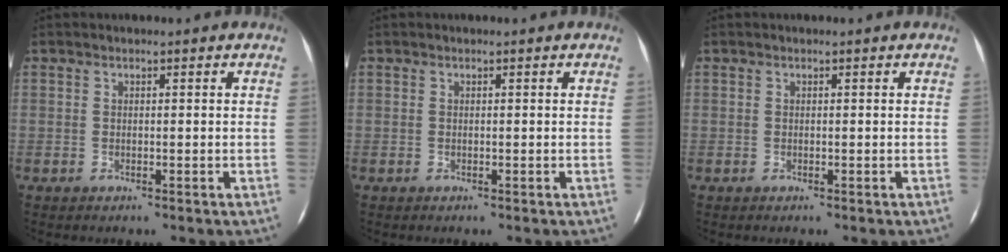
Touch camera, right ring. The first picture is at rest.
{"total": 0.0}
{"total": 0.0}